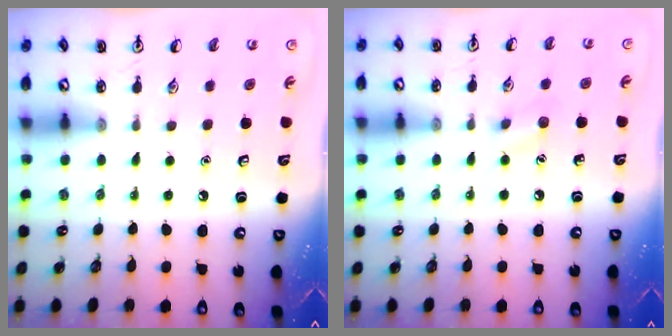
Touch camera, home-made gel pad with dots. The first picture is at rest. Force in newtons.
{"total": 5.7, "press": 5.5, "slide": 1.7}